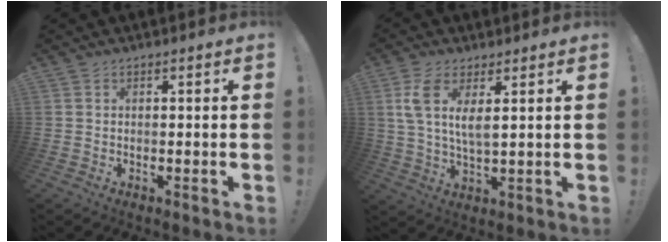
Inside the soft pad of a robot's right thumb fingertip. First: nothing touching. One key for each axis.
{"total": 8.4, "fx": 3.9, "fy": 2.8, "fz": 6.9, "tx": -0.135, "ty": -0.020, "tz": 0.070}